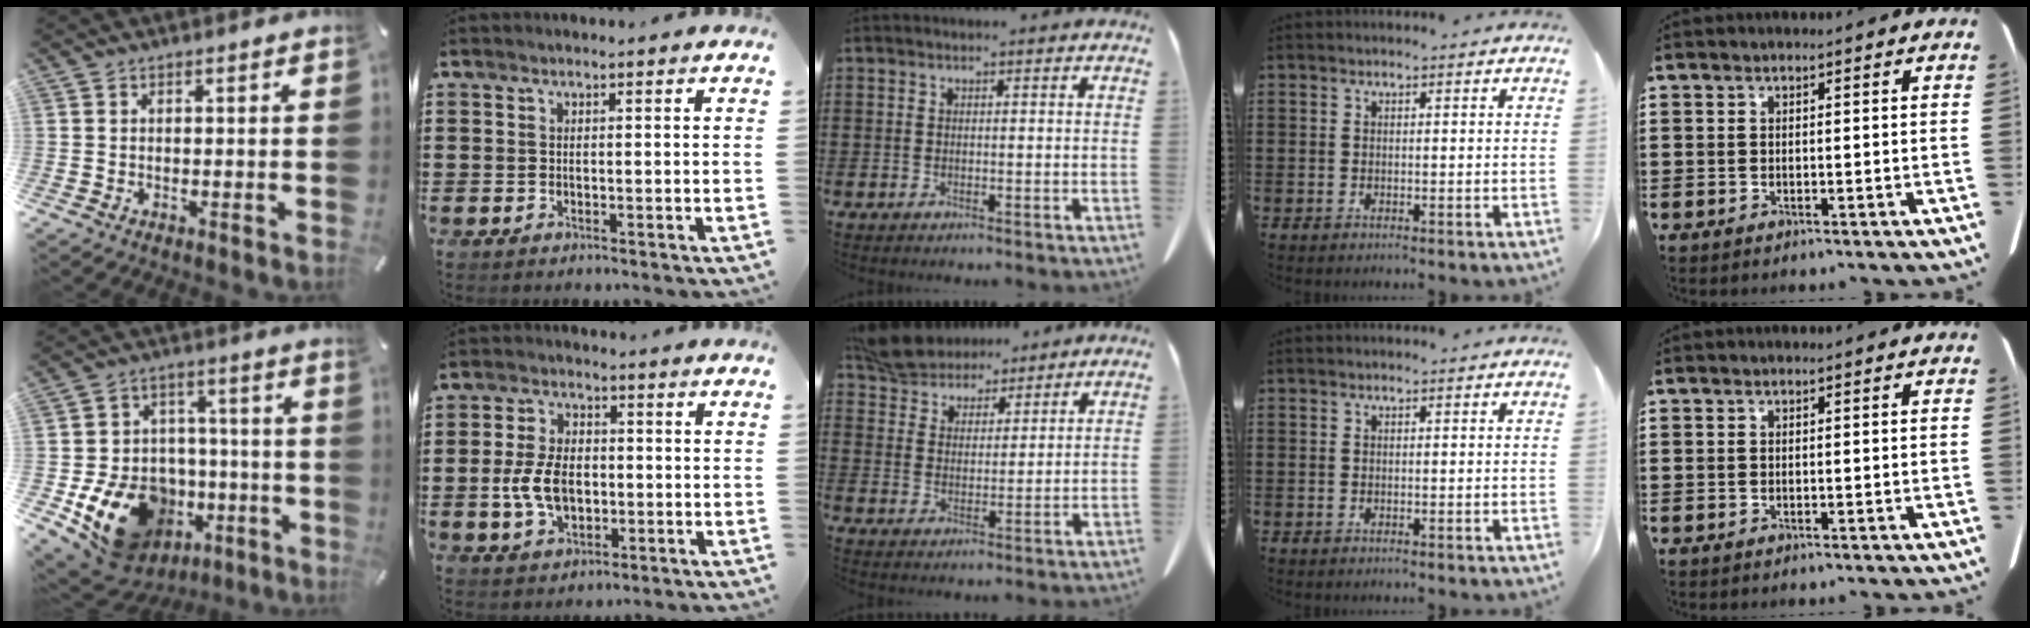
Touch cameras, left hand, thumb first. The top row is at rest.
{"thumb": {"total": 19.2, "force": [-6.6, 14.8, 10.3], "torque": [-0.176, 0.037, -0.085]}, "index": {"total": 7.7, "force": [-1.0, 4.7, 5.9], "torque": [-0.142, 0.002, -0.025]}, "middle": {"total": 6.7, "force": [6.2, 2.3, 1.0], "torque": [-0.052, -0.020, 0.119]}}